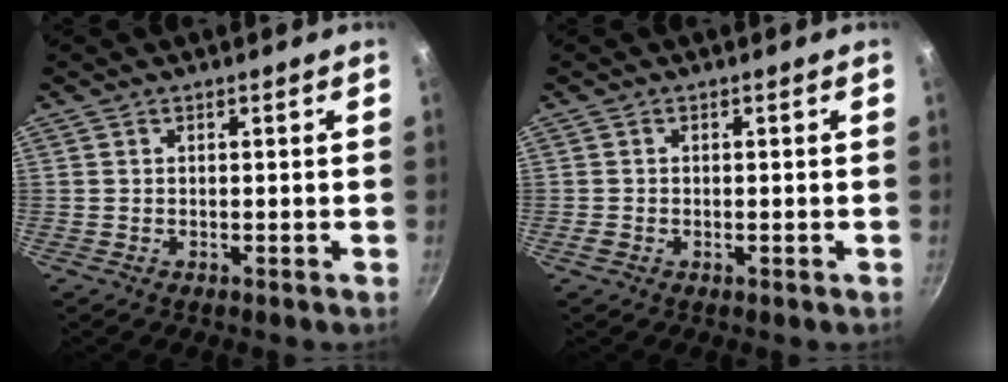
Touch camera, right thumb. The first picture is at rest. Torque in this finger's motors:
{"motor_torque": [0.22, -0.02, 0.14, -0.02, 0.04]}